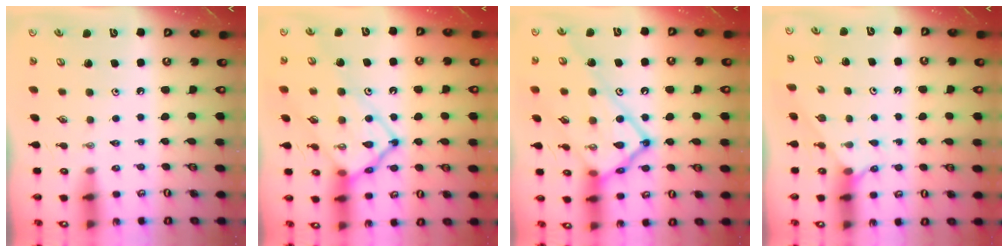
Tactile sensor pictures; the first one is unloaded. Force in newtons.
{"total": 17.4, "press": 17.3, "slide": 1.7}
{"total": 22.6, "press": 22.5, "slide": 2.2}
{"total": 2.1, "press": 2.1, "slide": 0.3}